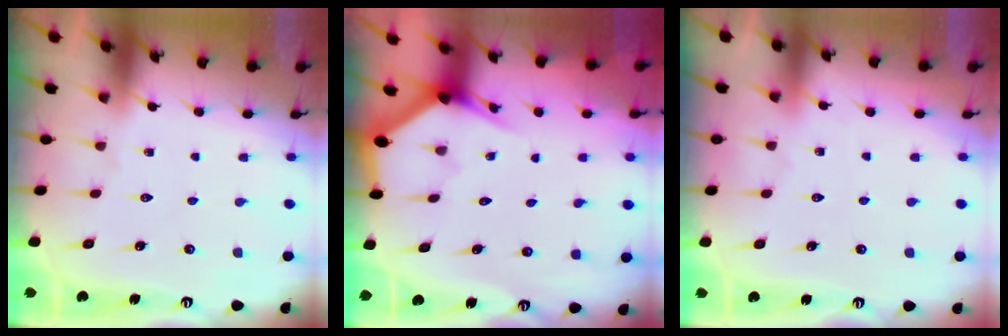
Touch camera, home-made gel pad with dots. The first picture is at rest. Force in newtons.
{"total": 2.9, "press": 2.9, "slide": 0.1}
{"total": 2.5, "press": 2.5, "slide": 0.4}